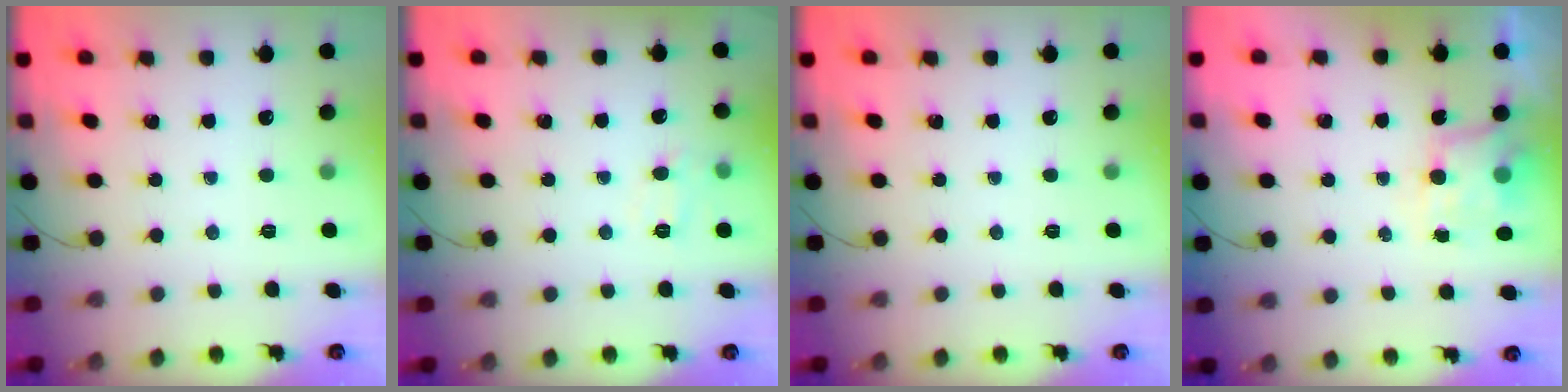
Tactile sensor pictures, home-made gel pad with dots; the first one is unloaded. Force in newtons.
{"total": 6.8, "press": 6.7, "slide": 1.6}
{"total": 0.0}
{"total": 5.7, "press": 5.6, "slide": 0.8}